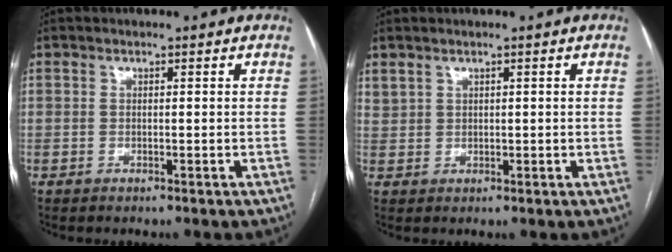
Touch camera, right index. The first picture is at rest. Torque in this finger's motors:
{"motor_torque": [-0.16, 0.22, 0.00, 0.00]}